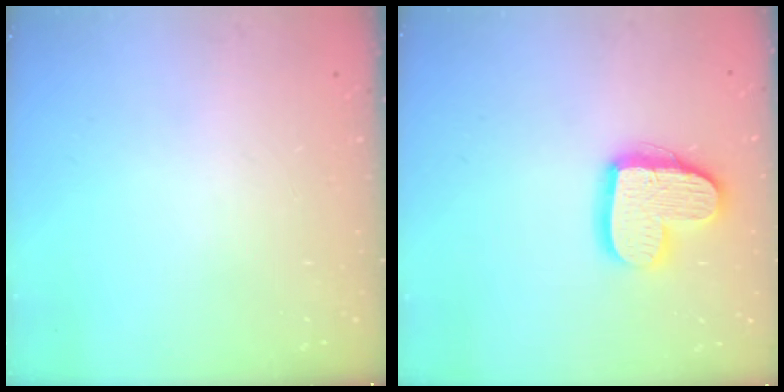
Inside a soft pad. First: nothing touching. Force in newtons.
{"total": 14.9, "press": 14.8, "slide": 1.1}